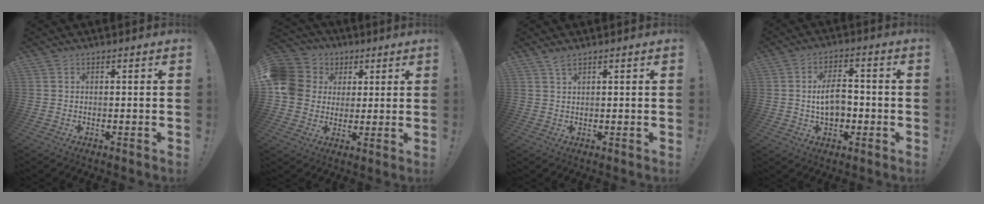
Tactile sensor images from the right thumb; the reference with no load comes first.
{"total": 12.6, "force": [2.3, 11.4, 5.0], "torque": [-0.098, -0.001, 0.050]}
{"total": 2.3, "force": [1.8, 0.5, 1.3], "torque": [-0.020, -0.005, 0.032]}
{"total": 8.7, "force": [-0.8, 5.5, 6.7], "torque": [-0.107, 0.006, -0.014]}